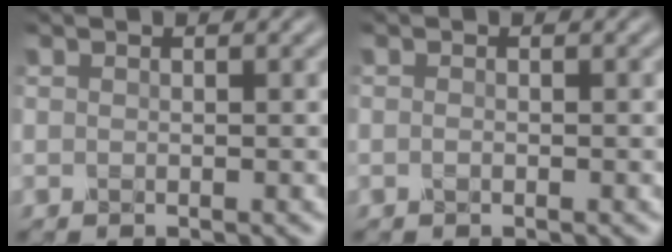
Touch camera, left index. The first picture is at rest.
{"total": 0.5, "force": [-0.3, 0.2, 0.4], "torque": [-0.010, 0.000, -0.005]}